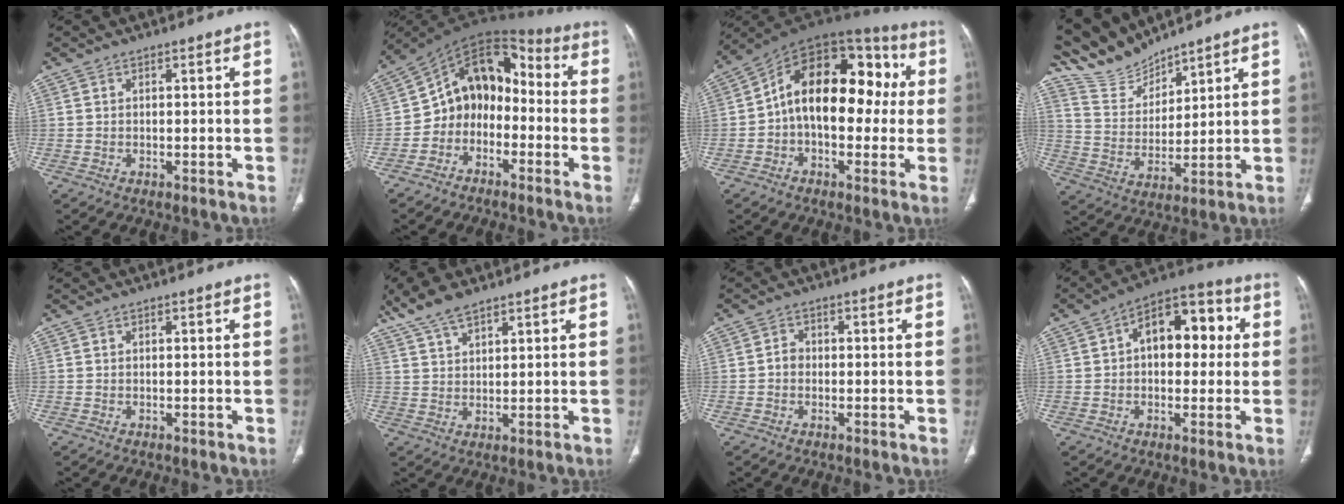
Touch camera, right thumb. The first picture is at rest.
{"total": 12.2, "force": [-2.9, 9.5, 7.1], "torque": [-0.070, 0.078, -0.068]}
{"total": 19.8, "force": [1.0, 11.8, 15.9], "torque": [-0.207, 0.055, 0.003]}
{"total": 9.3, "force": [9.1, 1.6, 0.6], "torque": [-0.006, -0.050, 0.200]}
{"total": 0.0}
{"total": 7.1, "force": [5.4, 2.5, 4.0], "torque": [-0.073, -0.010, 0.108]}
{"total": 1.9, "force": [-0.4, 1.6, 0.9], "torque": [-0.008, 0.009, -0.011]}
{"total": 13.4, "force": [2.0, 8.1, 10.4], "torque": [-0.109, 0.034, 0.020]}